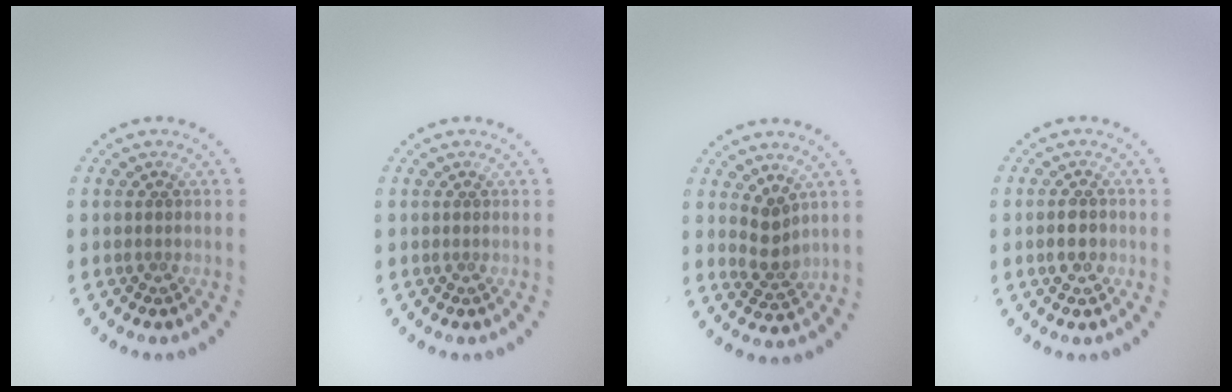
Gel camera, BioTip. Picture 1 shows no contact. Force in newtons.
{"total": 0.0}
{"total": 2.2, "press": 2.0, "slide": 1.0}
{"total": 1.9, "press": 1.8, "slide": 0.3}